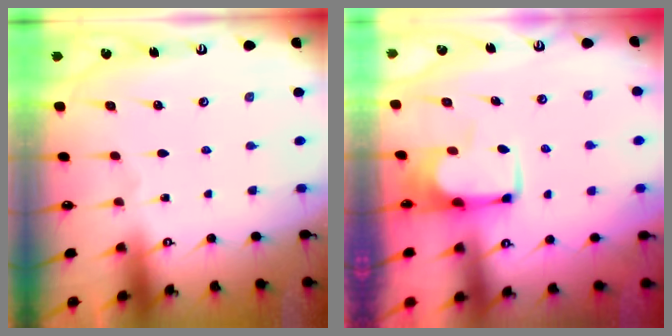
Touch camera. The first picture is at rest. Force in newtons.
{"total": 3.6, "press": 3.6, "slide": 0.4}